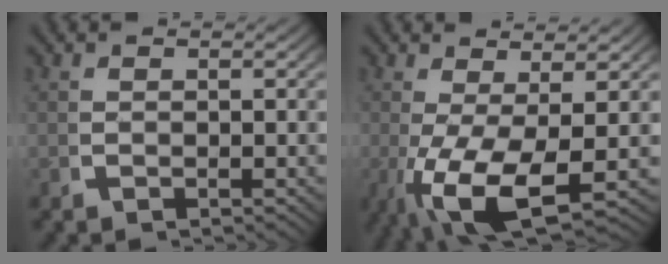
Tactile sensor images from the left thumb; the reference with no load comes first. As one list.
[{"total": 9.0, "force": [-2.3, 4.0, 7.7], "torque": [-0.165, -0.035, -0.006]}]